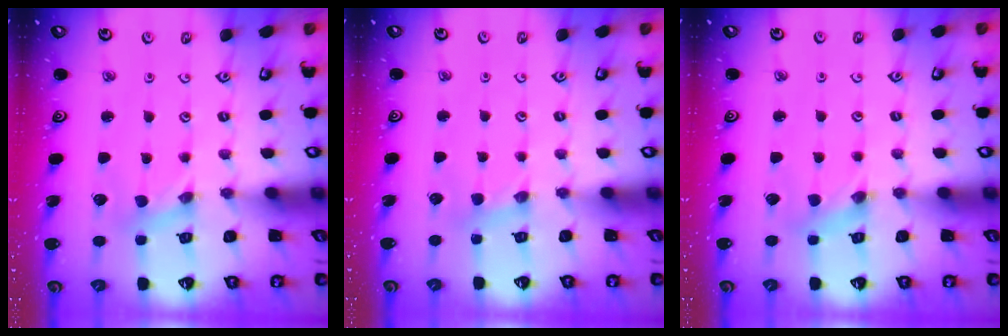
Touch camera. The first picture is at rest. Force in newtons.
{"total": 2.6, "press": 2.6, "slide": 0.4}
{"total": 1.2, "press": 1.1, "slide": 0.2}